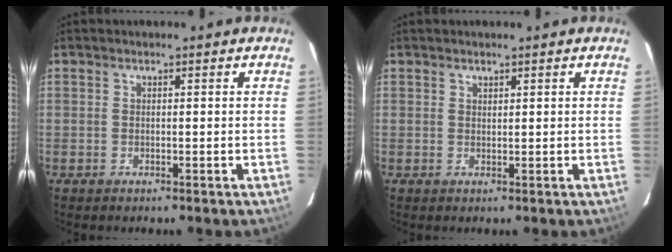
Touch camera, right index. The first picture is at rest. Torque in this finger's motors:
{"motor_torque": [-0.03, 0.42, 0.03, 0.00]}